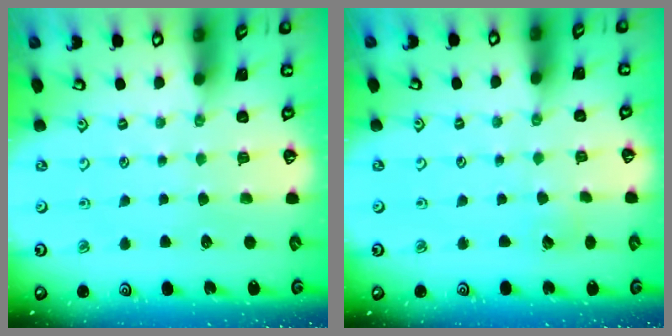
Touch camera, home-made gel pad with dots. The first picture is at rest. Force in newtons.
{"total": 2.8, "press": 2.8, "slide": 0.2}